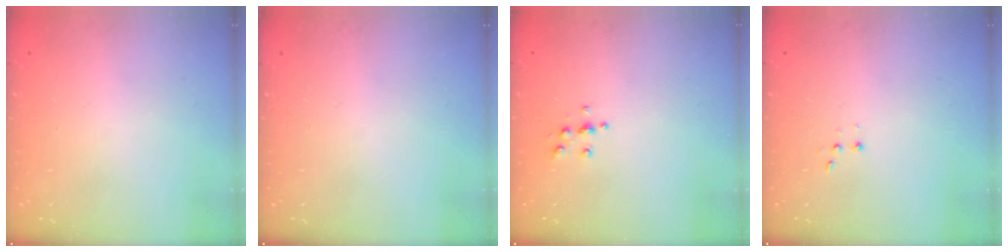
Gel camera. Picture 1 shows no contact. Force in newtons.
{"total": 0.0}
{"total": 5.4, "press": 5.4, "slide": 0.5}
{"total": 2.8, "press": 2.7, "slide": 0.7}